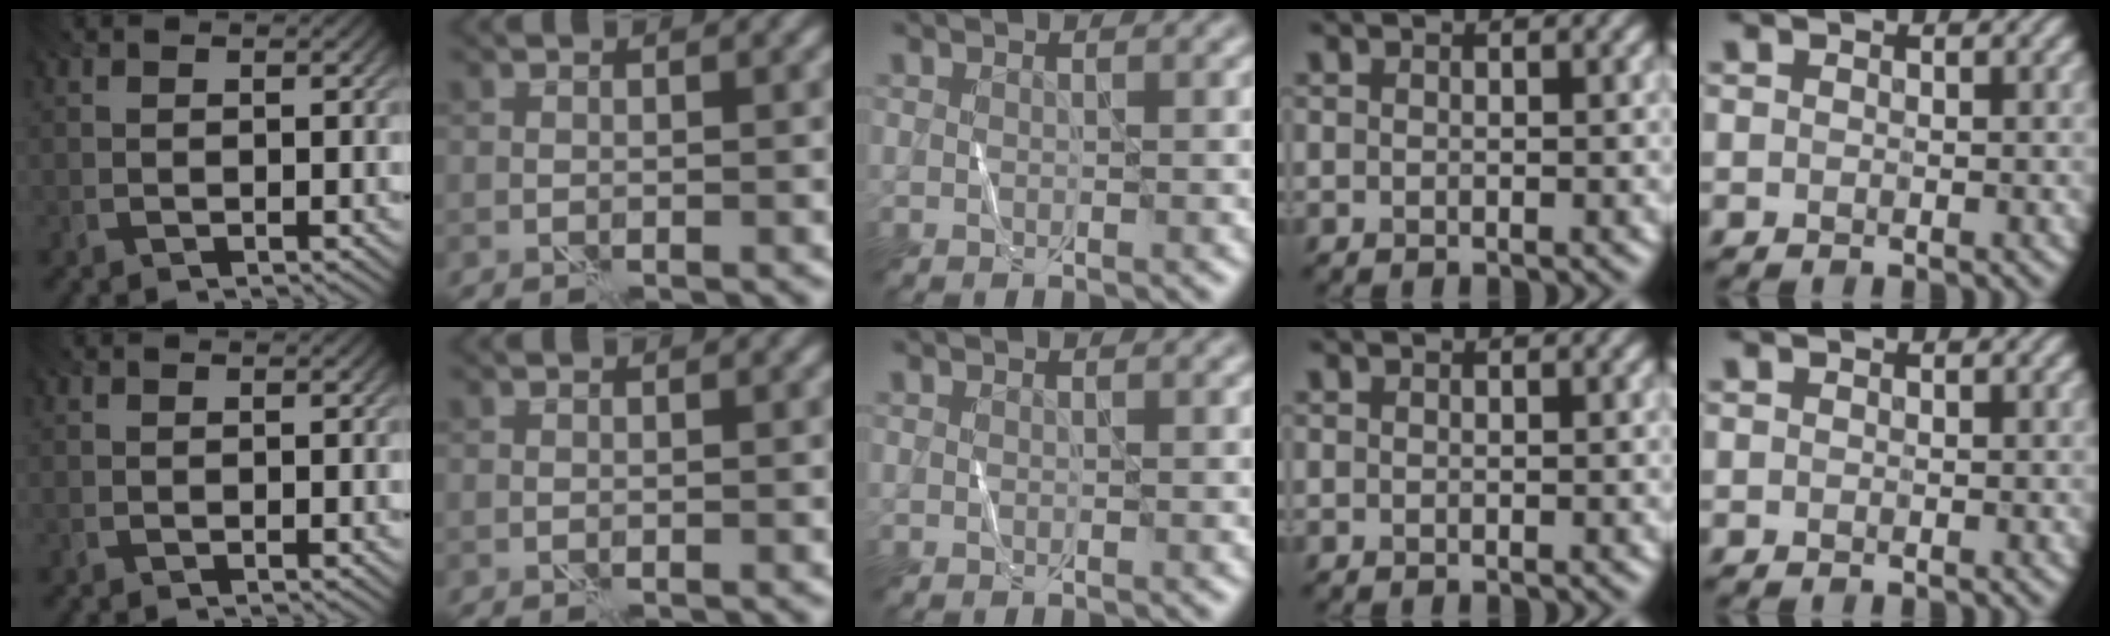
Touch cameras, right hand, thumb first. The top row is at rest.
{}